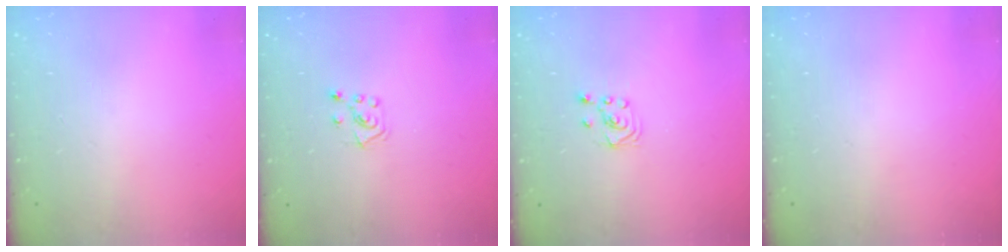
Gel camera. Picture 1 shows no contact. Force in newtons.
{"total": 4.6, "press": 4.6, "slide": 0.5}
{"total": 2.3, "press": 2.2, "slide": 0.6}
{"total": 0.0}